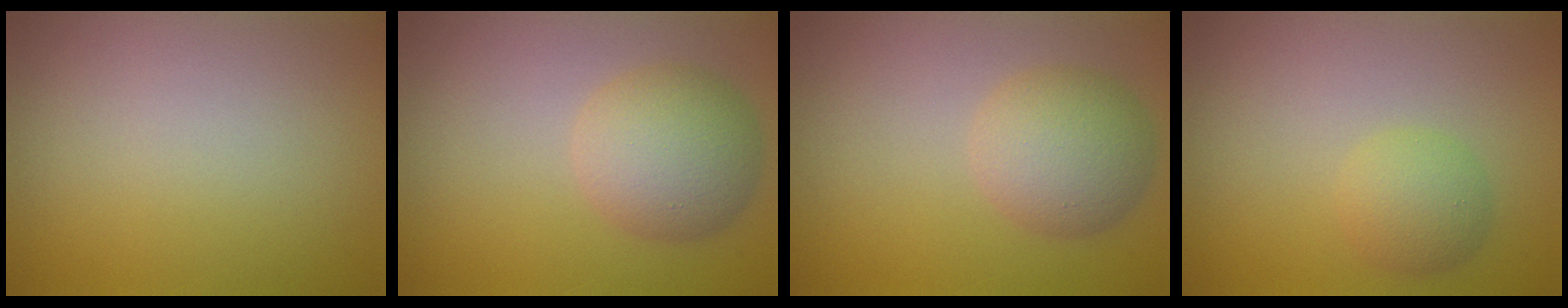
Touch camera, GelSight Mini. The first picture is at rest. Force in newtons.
{"total": 5.2, "press": 5.2, "slide": 0.4}
{"total": 4.6, "press": 4.6, "slide": 0.2}
{"total": 2.5, "press": 2.5, "slide": 0.2}